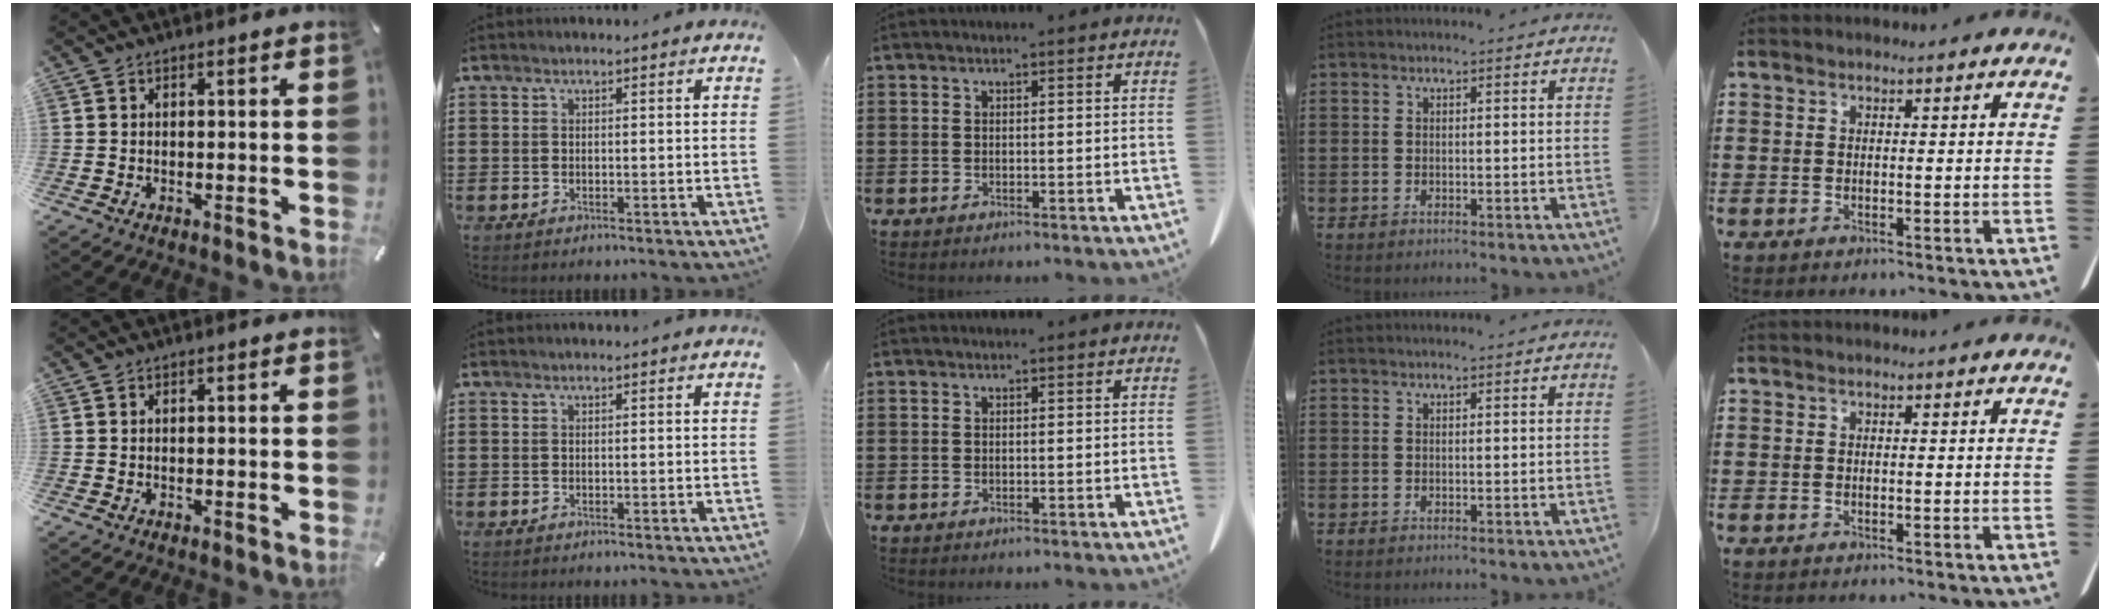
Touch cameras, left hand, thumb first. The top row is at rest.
{}